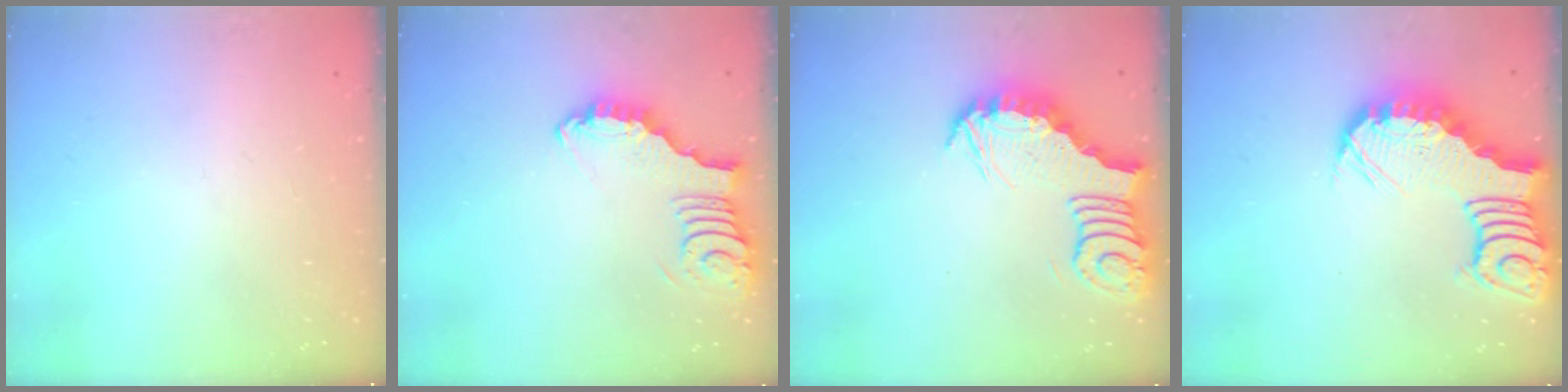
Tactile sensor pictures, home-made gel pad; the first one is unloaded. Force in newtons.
{"total": 3.8, "press": 3.8, "slide": 0.3}
{"total": 5.2, "press": 5.1, "slide": 0.8}
{"total": 4.7, "press": 4.7, "slide": 0.6}